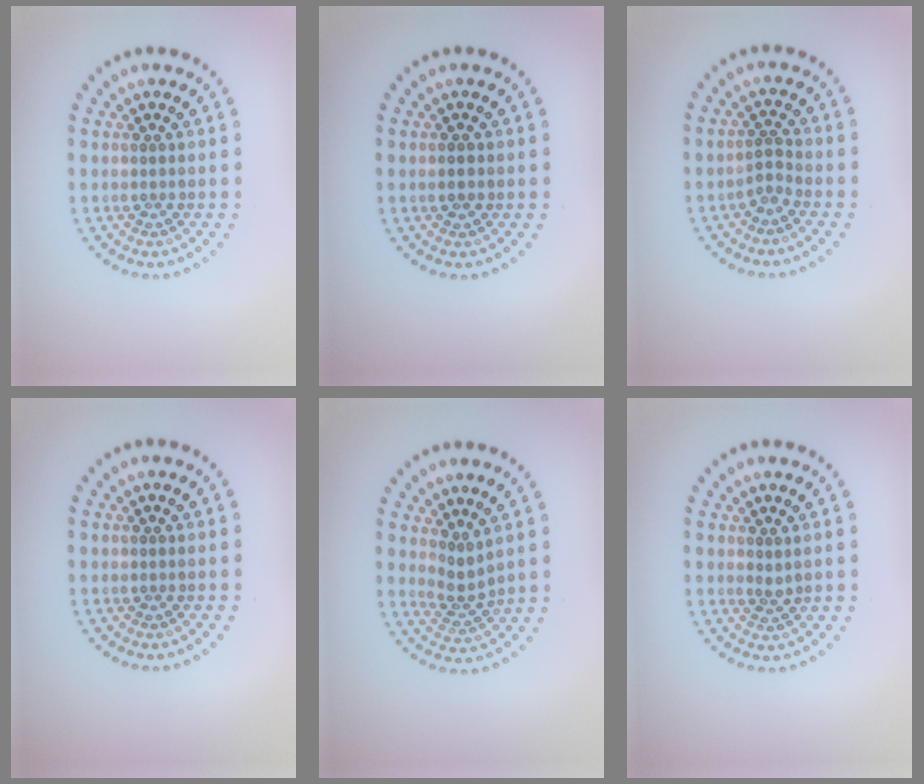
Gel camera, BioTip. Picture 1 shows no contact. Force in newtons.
{"total": 1.2, "press": 1.1, "slide": 0.3}
{"total": 1.4, "press": 0.9, "slide": 1.1}
{"total": 0.0}
{"total": 2.0, "press": 1.3, "slide": 1.6}
{"total": 0.9, "press": 0.7, "slide": 0.6}